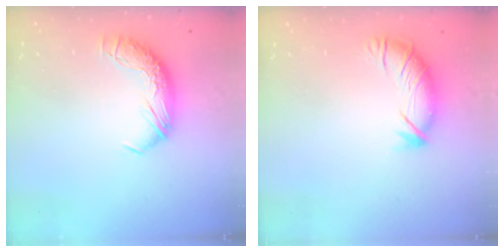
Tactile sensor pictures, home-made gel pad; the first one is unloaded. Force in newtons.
{"total": 2.9, "press": 1.9, "slide": 2.2}